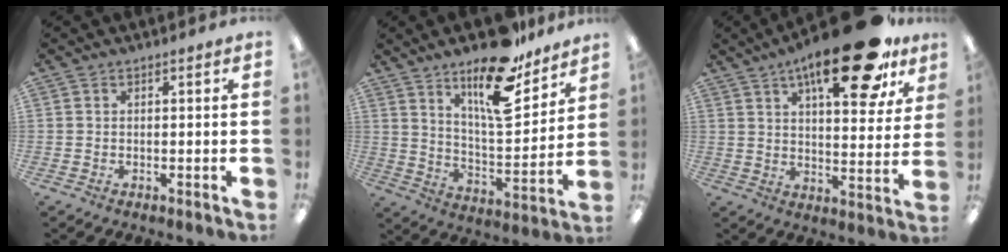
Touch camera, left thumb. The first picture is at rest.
{"total": 18.4, "force": [12.9, 6.0, 11.8], "torque": [-0.188, -0.084, 0.213]}
{"total": 22.5, "force": [13.9, 7.9, 15.7], "torque": [-0.223, -0.070, 0.218]}